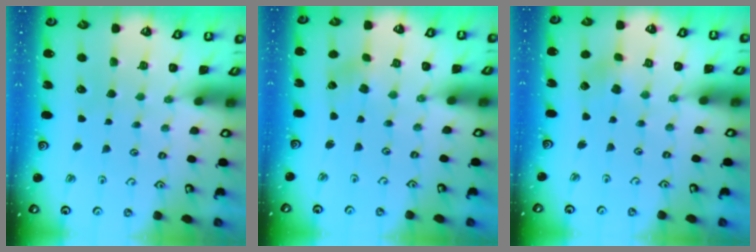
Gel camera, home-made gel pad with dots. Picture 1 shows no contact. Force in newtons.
{"total": 2.6, "press": 2.6, "slide": 0.2}
{"total": 2.7, "press": 2.6, "slide": 0.4}